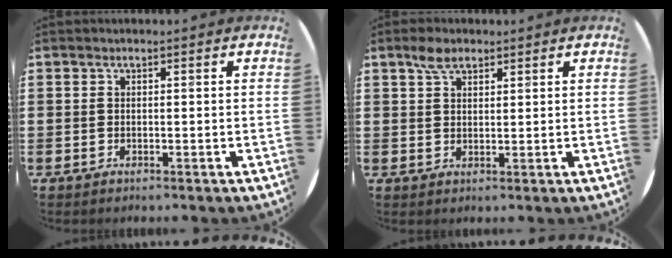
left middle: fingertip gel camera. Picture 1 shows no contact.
{"total": 3.3, "force": [2.4, 1.6, 1.6], "torque": [-0.027, 0.004, 0.042]}